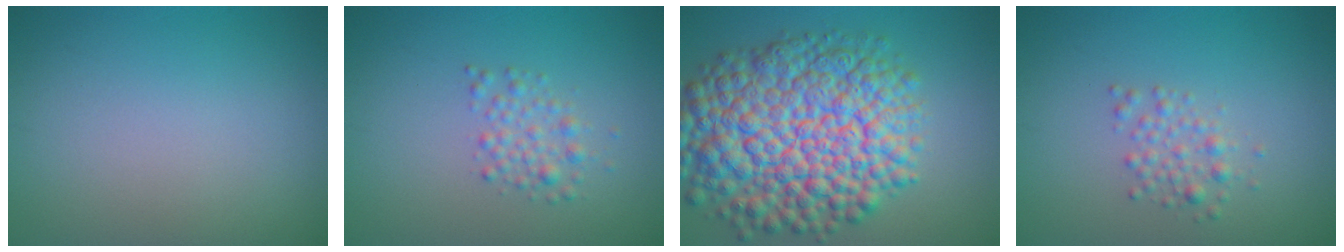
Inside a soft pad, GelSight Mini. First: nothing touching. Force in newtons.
{"total": 1.9, "press": 1.8, "slide": 0.1}
{"total": 13.2, "press": 13.1, "slide": 0.4}
{"total": 1.7, "press": 1.7, "slide": 0.0}